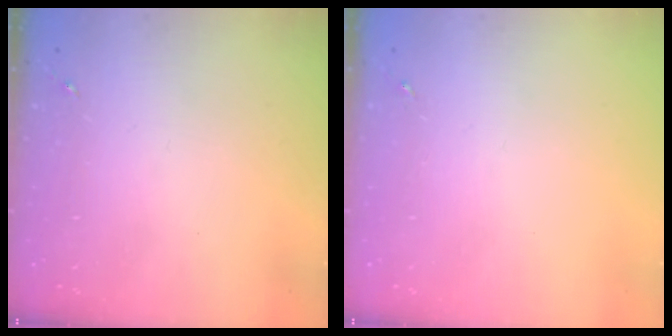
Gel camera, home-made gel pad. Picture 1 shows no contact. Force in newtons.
{"total": 0.0}